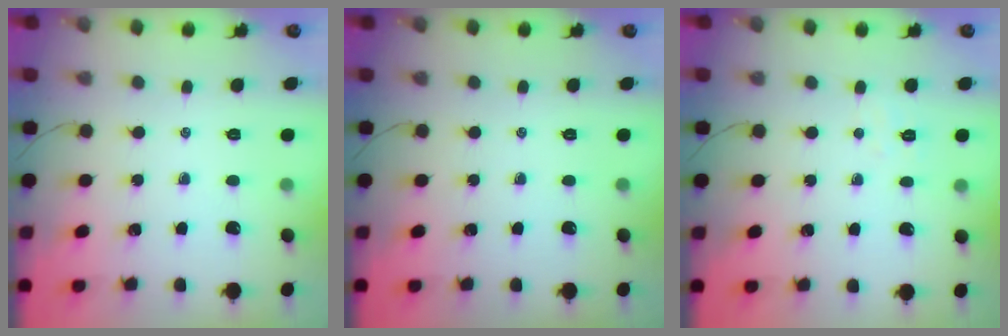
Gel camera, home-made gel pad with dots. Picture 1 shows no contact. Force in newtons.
{"total": 0.0}
{"total": 3.8, "press": 3.7, "slide": 1.0}